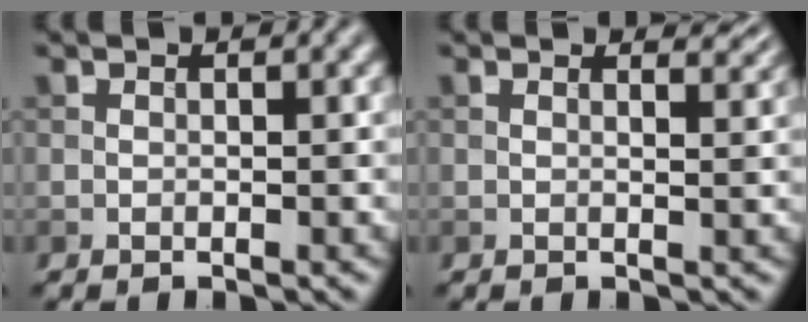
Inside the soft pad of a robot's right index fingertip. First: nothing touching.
{"total": 2.6, "force": [2.0, 1.0, 1.4], "torque": [-0.005, 0.004, 0.009]}